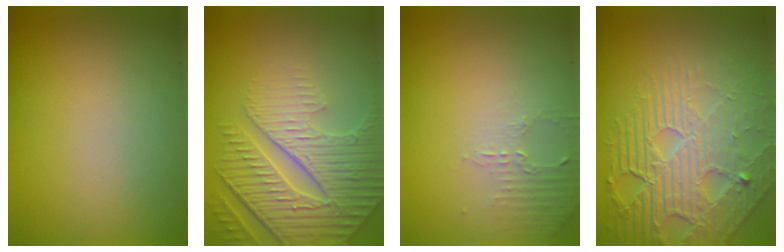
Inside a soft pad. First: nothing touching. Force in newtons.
{"total": 7.3, "press": 5.5, "slide": 4.7}
{"total": 1.8, "press": 1.7, "slide": 0.5}
{"total": 7.0, "press": 5.5, "slide": 4.4}